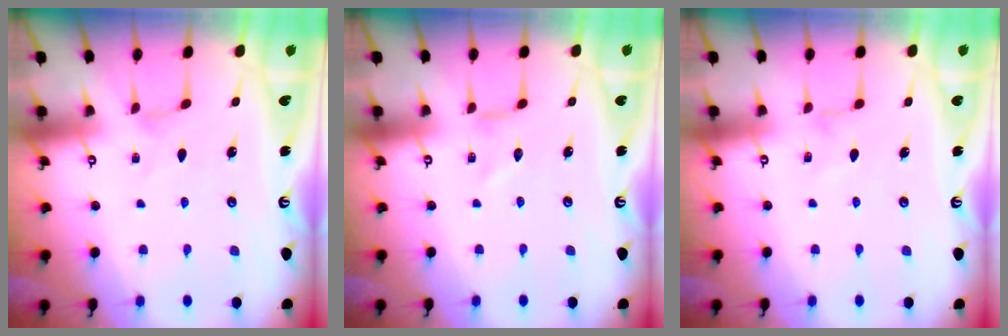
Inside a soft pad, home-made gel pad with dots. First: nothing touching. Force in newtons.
{"total": 0.0}
{"total": 0.9, "press": 0.8, "slide": 0.4}